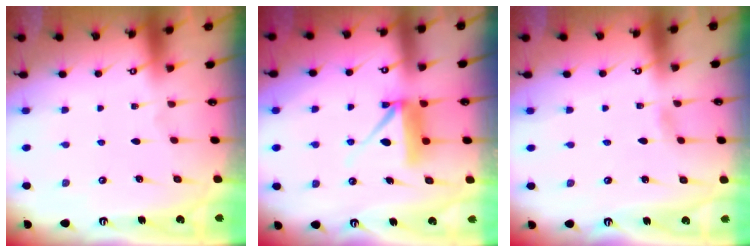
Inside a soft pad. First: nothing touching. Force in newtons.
{"total": 9.0, "press": 9.0, "slide": 0.7}
{"total": 2.1, "press": 2.1, "slide": 0.3}